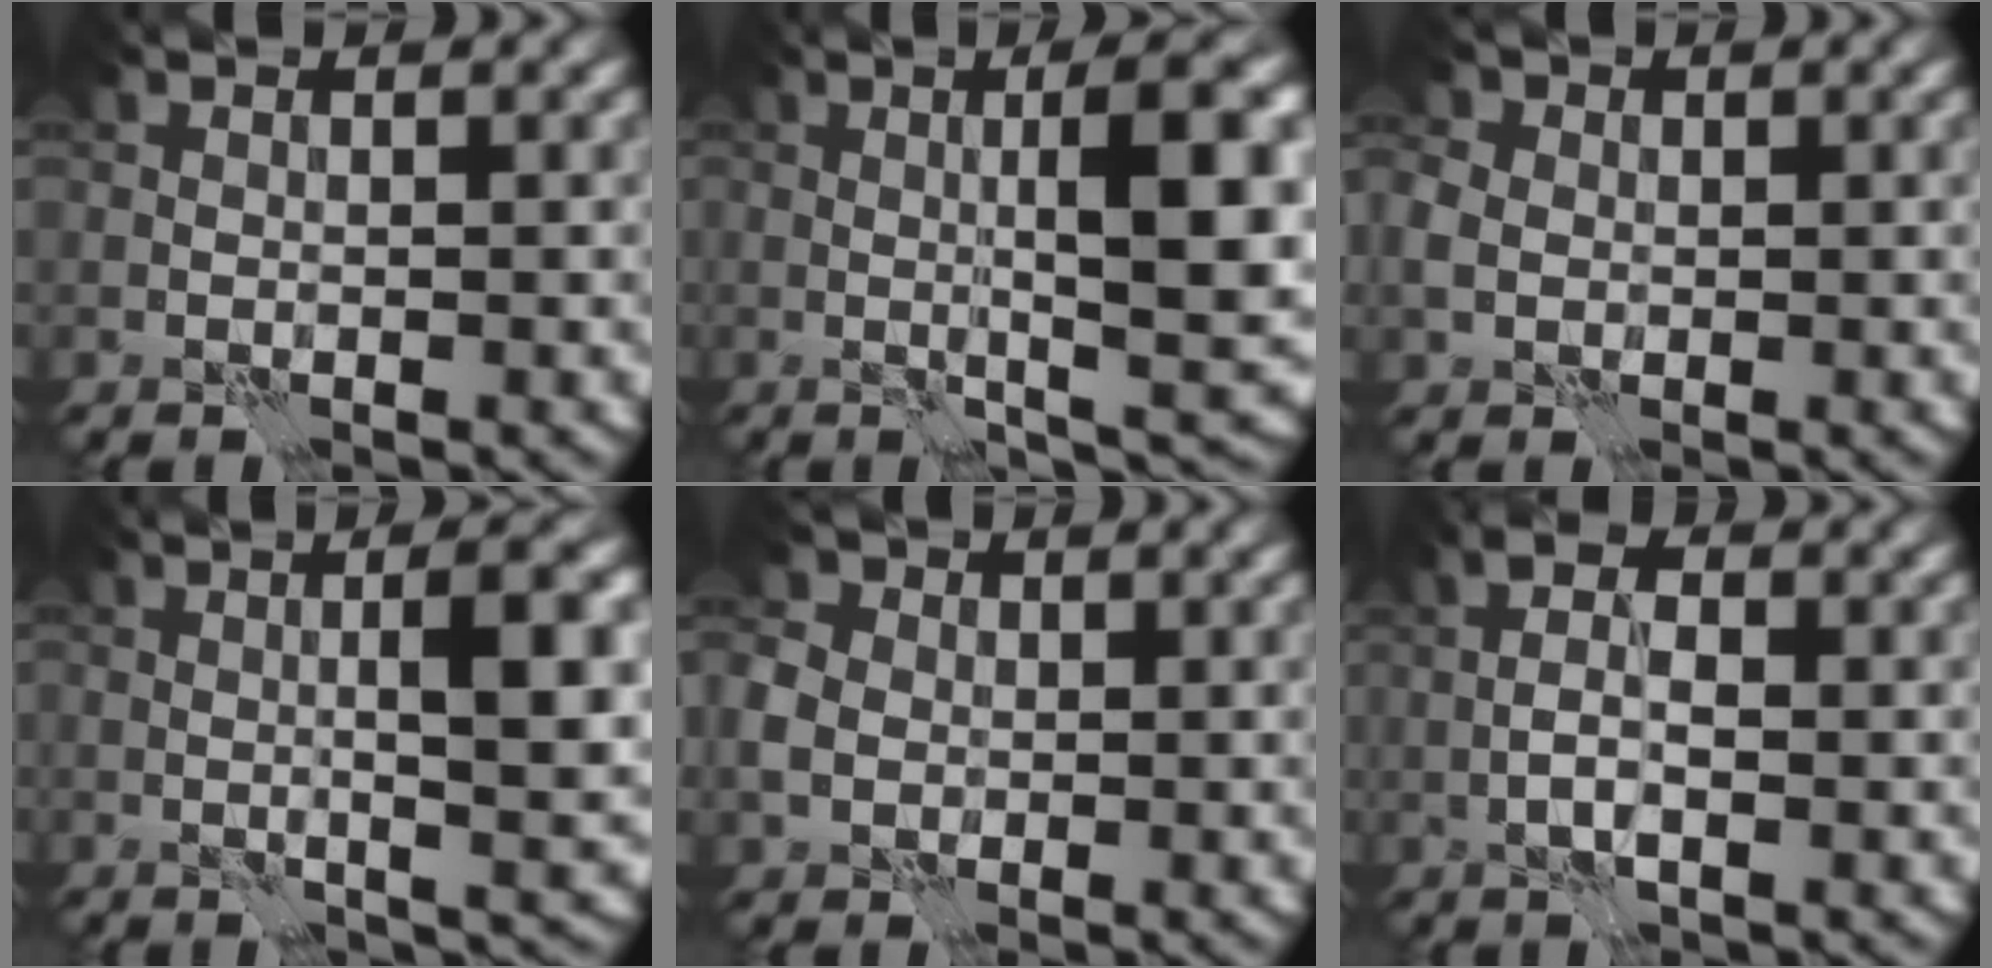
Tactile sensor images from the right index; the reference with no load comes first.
{"total": 9.9, "force": [0.6, 2.2, 9.6], "torque": [-0.121, 0.009, 0.011]}
{"total": 3.1, "force": [0.3, 2.8, 1.3], "torque": [-0.041, 0.009, 0.005]}
{"total": 6.9, "force": [0.4, 1.6, 6.7], "torque": [-0.085, 0.009, 0.004]}
{"total": 4.3, "force": [0.0, 3.8, 1.9], "torque": [-0.054, 0.008, -0.002]}
{"total": 3.4, "force": [-0.5, 1.6, 3.0], "torque": [-0.065, 0.005, -0.015]}